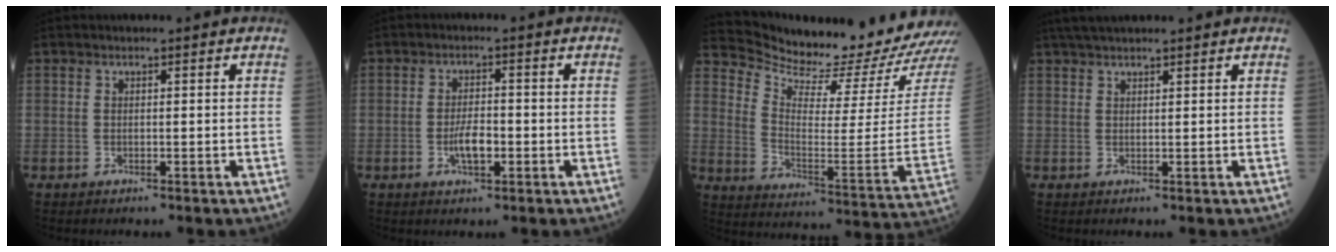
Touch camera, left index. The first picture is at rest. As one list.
[{"total": 3.7, "force": [-1.3, 1.4, 3.2], "torque": [-0.063, -0.001, -0.024]}, {"total": 19.3, "force": [18.7, -0.7, 4.7], "torque": [-0.105, -0.114, 0.264]}, {"total": 4.9, "force": [4.2, 0.6, 2.5], "torque": [-0.038, 0.034, 0.073]}]